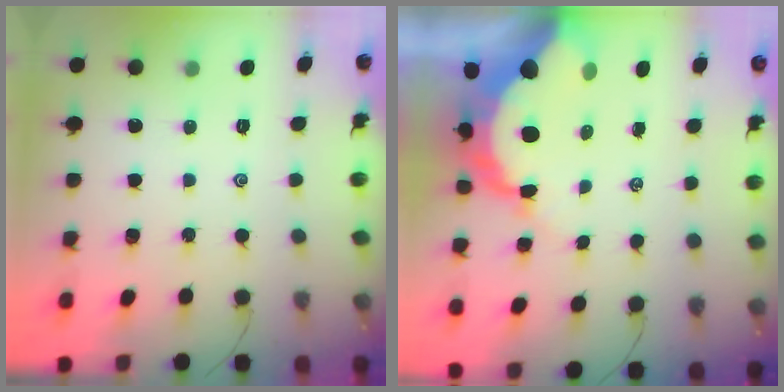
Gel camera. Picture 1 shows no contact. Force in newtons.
{"total": 14.6, "press": 14.6, "slide": 1.4}